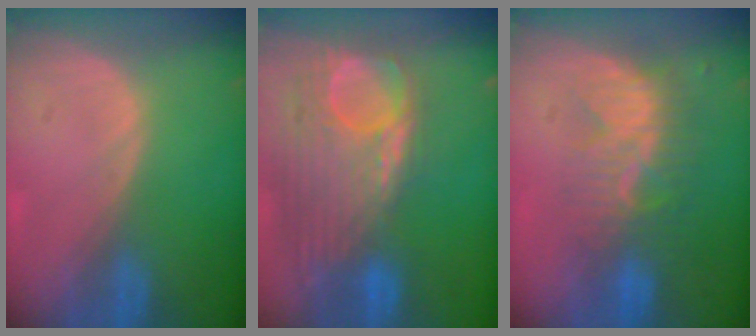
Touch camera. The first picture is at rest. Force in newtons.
{"total": 12.6, "press": 10.6, "slide": 6.8}
{"total": 8.6, "press": 7.8, "slide": 3.5}